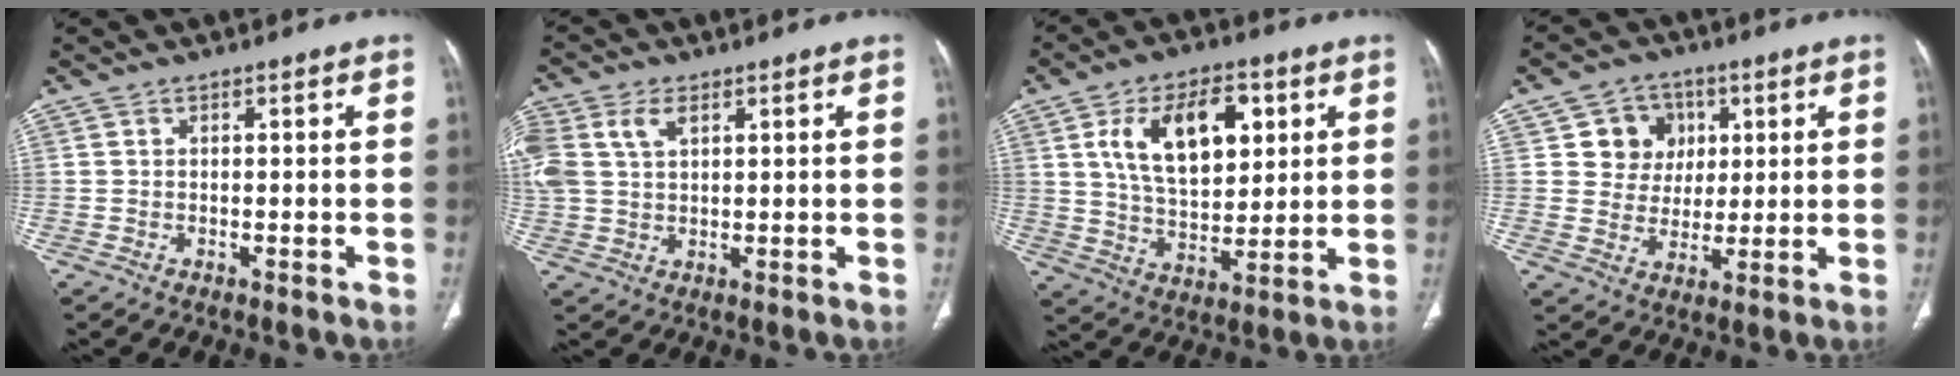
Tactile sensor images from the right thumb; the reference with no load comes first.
{"total": 11.1, "force": [4.2, 7.2, 7.2], "torque": [-0.192, 0.010, 0.086]}
{"total": 15.9, "force": [5.4, 8.9, 12.1], "torque": [-0.173, -0.014, 0.101]}
{"total": 8.6, "force": [2.7, 7.9, 2.1], "torque": [0.009, -0.003, 0.045]}